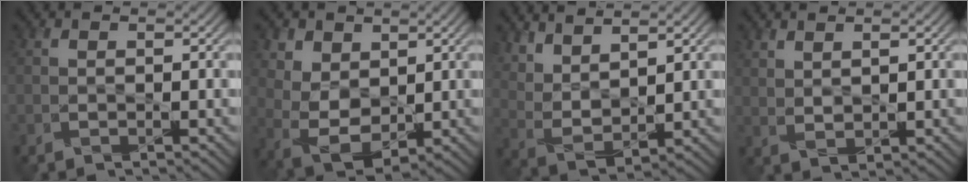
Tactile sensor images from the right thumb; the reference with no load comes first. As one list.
[{"total": 6.0, "force": [2.9, 3.9, 3.4], "torque": [-0.101, 0.000, 0.056]}, {"total": 6.7, "force": [5.3, 1.9, 3.6], "torque": [-0.085, -0.011, 0.109]}, {"total": 1.8, "force": [1.6, 0.2, 0.8], "torque": [-0.023, -0.005, 0.037]}]